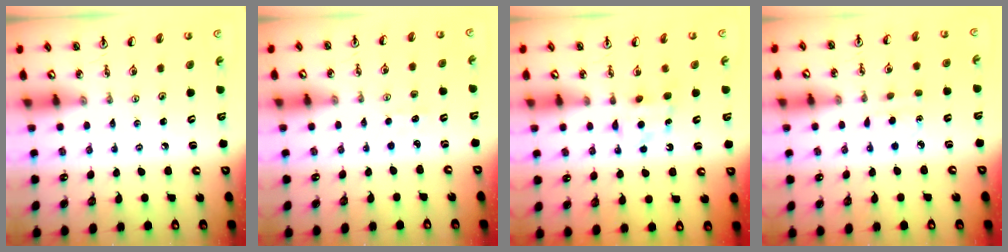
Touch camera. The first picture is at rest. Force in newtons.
{"total": 1.2, "press": 1.1, "slide": 0.2}
{"total": 5.7, "press": 5.7, "slide": 0.7}
{"total": 3.9, "press": 3.8, "slide": 0.4}